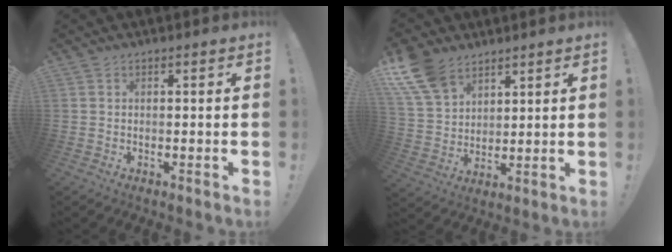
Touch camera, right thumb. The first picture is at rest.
{"total": 13.0, "force": [8.5, 7.9, 5.8], "torque": [-0.130, -0.040, 0.169]}